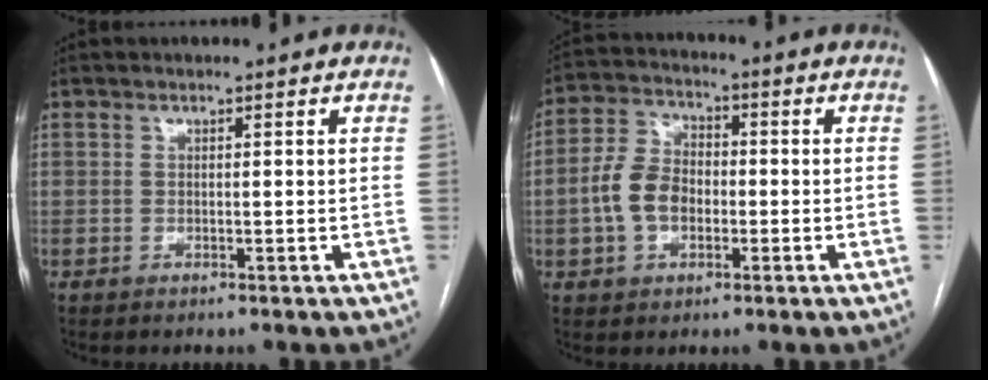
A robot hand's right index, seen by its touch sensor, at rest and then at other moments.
{"total": 8.3, "force": [-1.6, 5.6, 5.9], "torque": [-0.136, 0.022, -0.032]}